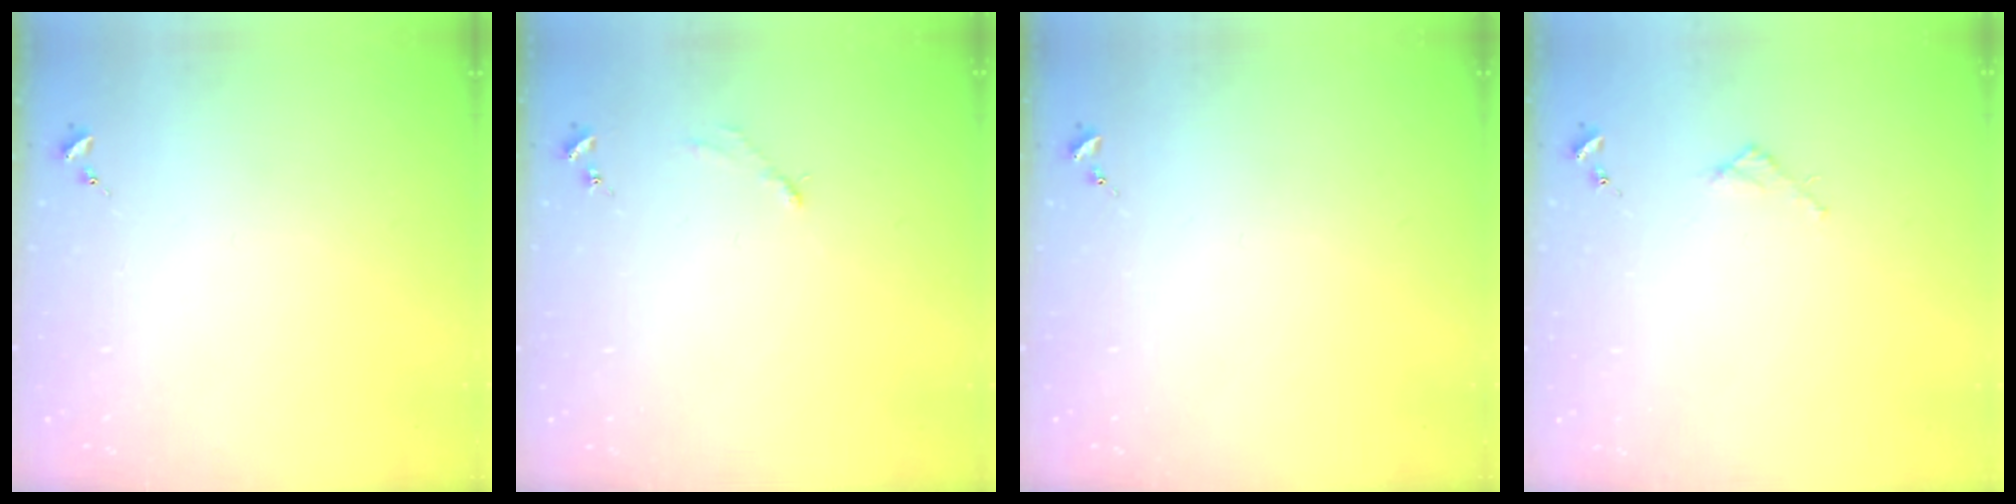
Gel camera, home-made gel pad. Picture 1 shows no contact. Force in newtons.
{"total": 2.9, "press": 2.9, "slide": 0.4}
{"total": 0.0}
{"total": 2.7, "press": 2.7, "slide": 0.3}